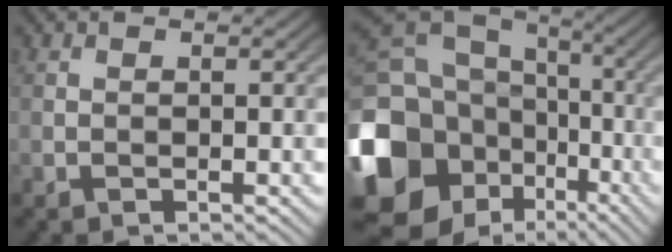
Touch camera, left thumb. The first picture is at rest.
{"total": 19.1, "force": [-6.6, 15.2, 9.6], "torque": [-0.273, -0.027, -0.110]}